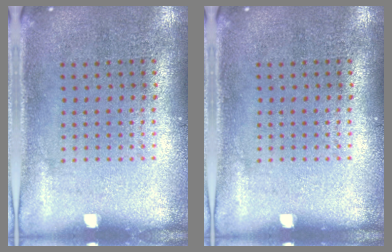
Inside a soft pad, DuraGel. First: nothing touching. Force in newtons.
{"total": 0.0}